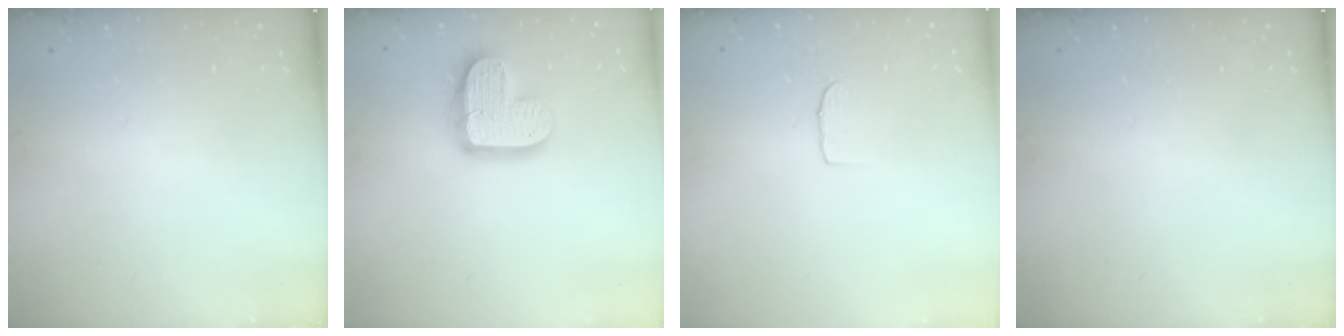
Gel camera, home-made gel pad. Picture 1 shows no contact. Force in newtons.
{"total": 15.5, "press": 15.4, "slide": 1.2}
{"total": 4.3, "press": 4.3, "slide": 0.3}
{"total": 0.0}